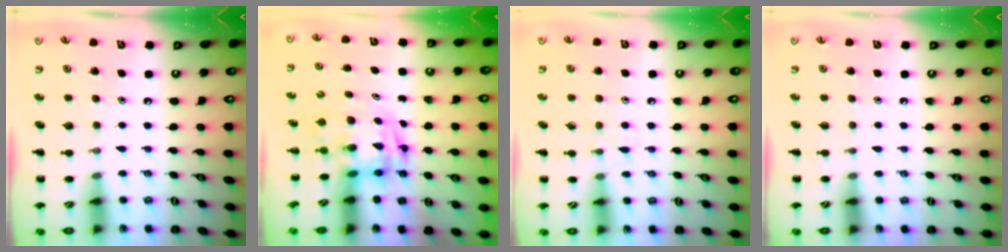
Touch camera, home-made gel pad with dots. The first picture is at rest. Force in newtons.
{"total": 2.8, "press": 2.7, "slide": 0.5}
{"total": 4.8, "press": 4.4, "slide": 2.0}
{"total": 0.6, "press": 0.6, "slide": 0.2}